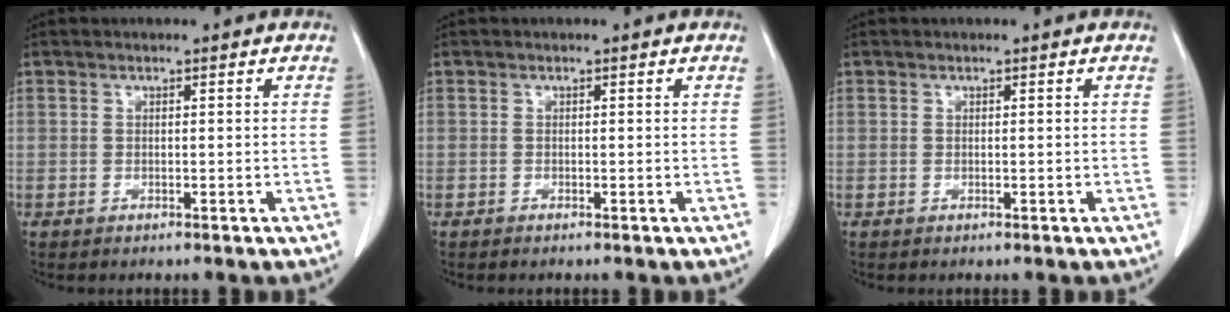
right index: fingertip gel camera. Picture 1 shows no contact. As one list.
[{"total": 0.0}, {"total": 0.0}]